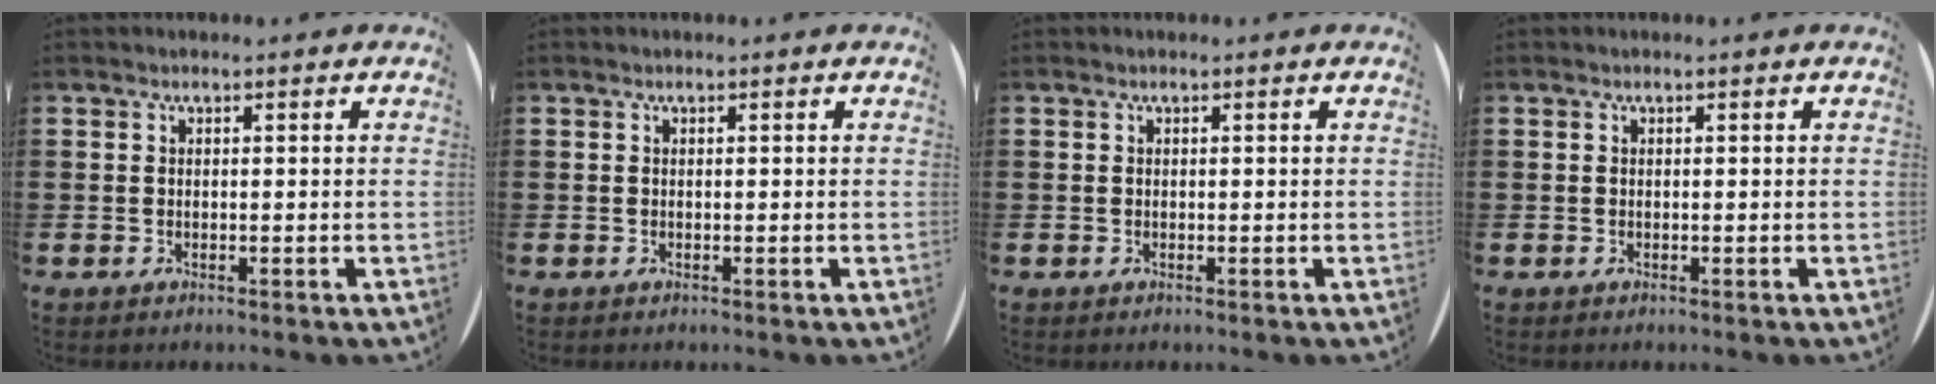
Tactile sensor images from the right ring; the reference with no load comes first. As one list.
[{"total": 0.0}, {"total": 0.0}, {"total": 0.0}]